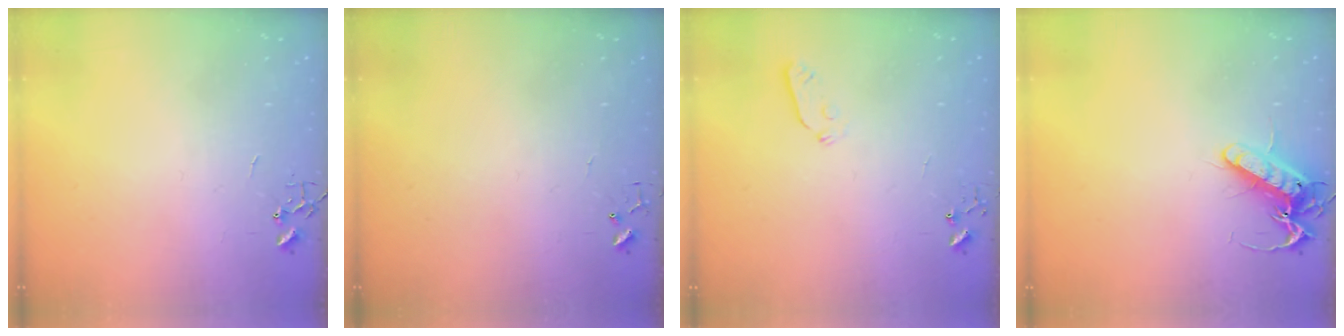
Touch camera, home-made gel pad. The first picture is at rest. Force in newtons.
{"total": 3.8, "press": 3.8, "slide": 0.3}
{"total": 3.9, "press": 3.8, "slide": 0.8}
{"total": 13.9, "press": 13.8, "slide": 1.7}